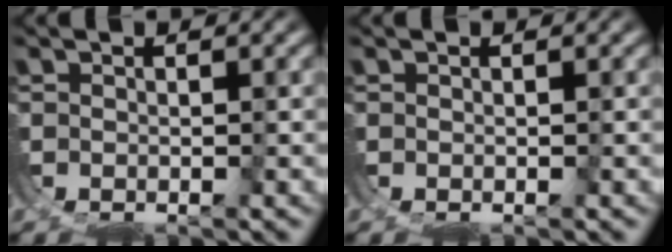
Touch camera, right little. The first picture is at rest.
{"total": 0.0}